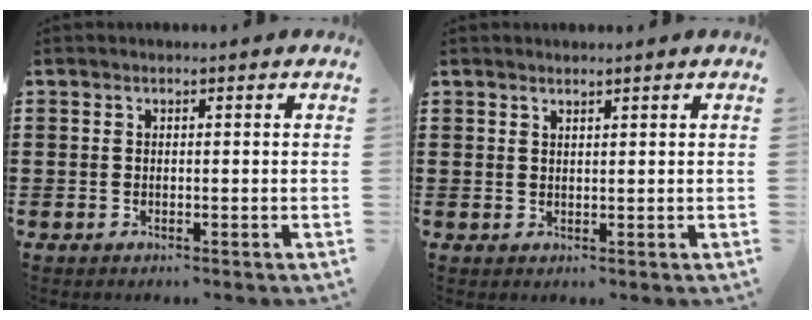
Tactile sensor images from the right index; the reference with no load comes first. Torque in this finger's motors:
{"motor_torque": [-0.14, -0.13, -0.01, 0.01]}